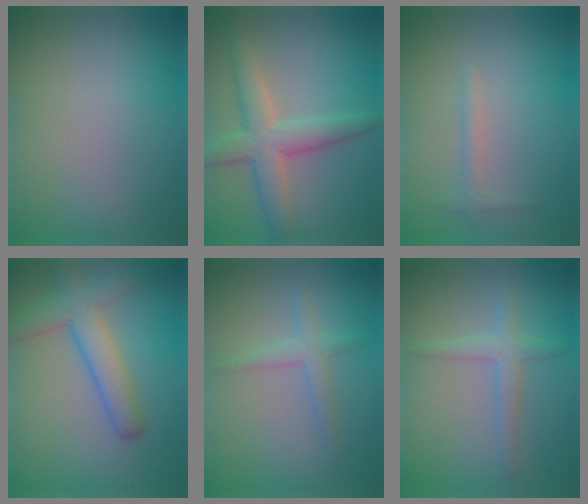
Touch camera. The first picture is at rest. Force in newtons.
{"total": 5.0, "press": 5.0, "slide": 0.3}
{"total": 1.1, "press": 1.1, "slide": 0.1}
{"total": 5.0, "press": 5.0, "slide": 0.2}
{"total": 2.0, "press": 2.0, "slide": 0.0}
{"total": 2.3, "press": 2.3, "slide": 0.1}